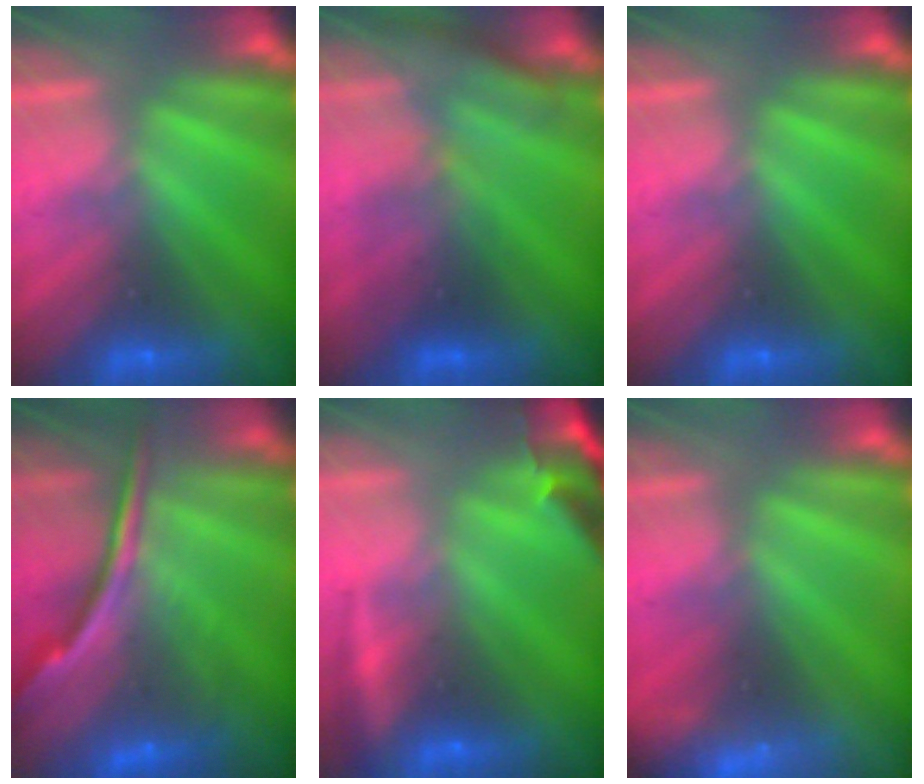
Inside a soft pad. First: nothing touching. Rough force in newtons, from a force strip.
{"total": 2.7}
{"total": 0.0}
{"total": 5.8}
{"total": 5.8}
{"total": 3.4}